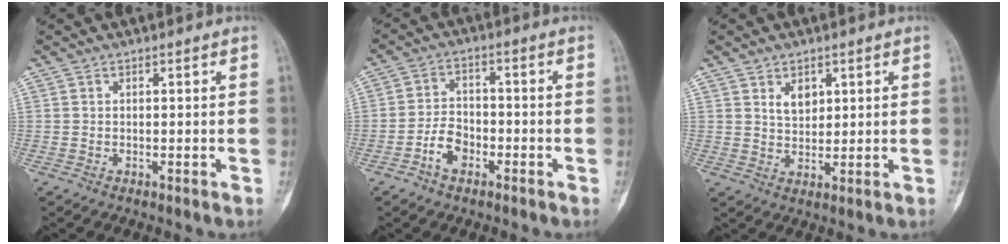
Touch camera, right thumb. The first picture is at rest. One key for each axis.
{"total": 5.5, "fx": -2.9, "fy": 3.6, "fz": 3.0, "tx": -0.042, "ty": 0.026, "tz": -0.056}
{"total": 4.0, "fx": 1.9, "fy": 2.7, "fz": 2.3, "tx": -0.022, "ty": -0.016, "tz": 0.037}